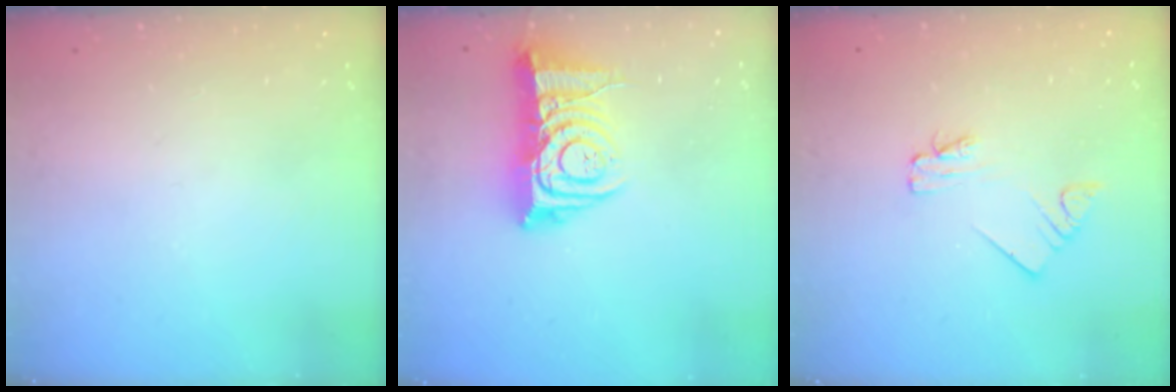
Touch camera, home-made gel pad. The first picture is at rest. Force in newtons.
{"total": 12.1, "press": 12.0, "slide": 1.7}
{"total": 2.2, "press": 2.2, "slide": 0.3}